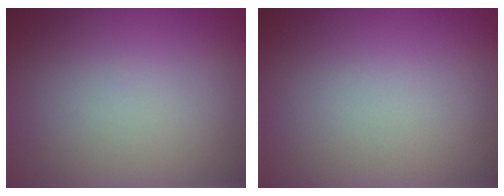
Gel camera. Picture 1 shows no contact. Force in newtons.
{"total": 0.0}